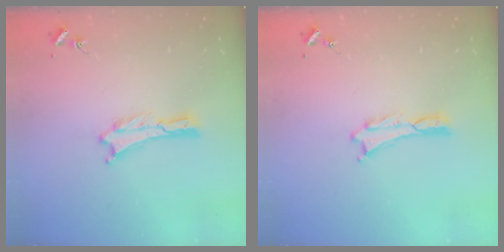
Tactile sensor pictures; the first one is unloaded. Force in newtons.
{"total": 0.0}